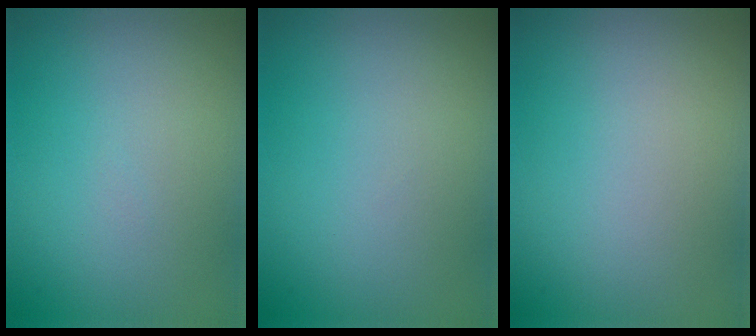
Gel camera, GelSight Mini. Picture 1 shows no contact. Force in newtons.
{"total": 0.0}
{"total": 0.0}